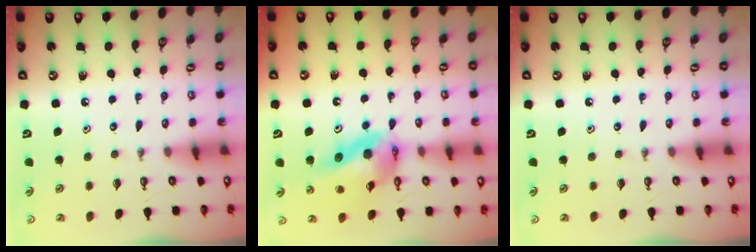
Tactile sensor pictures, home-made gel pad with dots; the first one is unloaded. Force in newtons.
{"total": 14.4, "press": 14.3, "slide": 1.5}
{"total": 0.0}